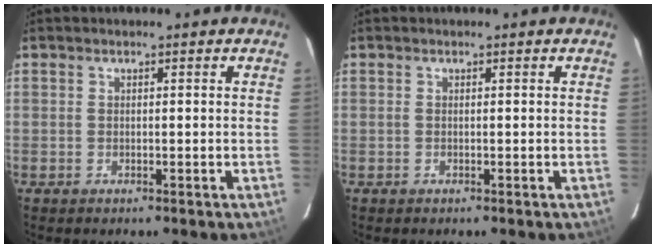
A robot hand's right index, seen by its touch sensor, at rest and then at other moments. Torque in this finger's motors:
{"motor_torque": [-0.14, 0.12, 0.03, 0.01]}